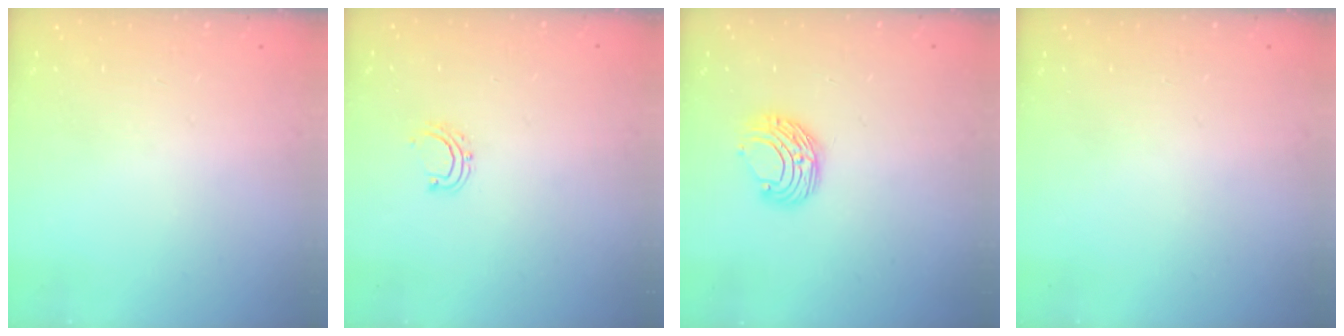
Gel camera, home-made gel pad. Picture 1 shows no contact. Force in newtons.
{"total": 4.4, "press": 4.3, "slide": 0.6}
{"total": 8.1, "press": 8.1, "slide": 0.4}
{"total": 0.0}